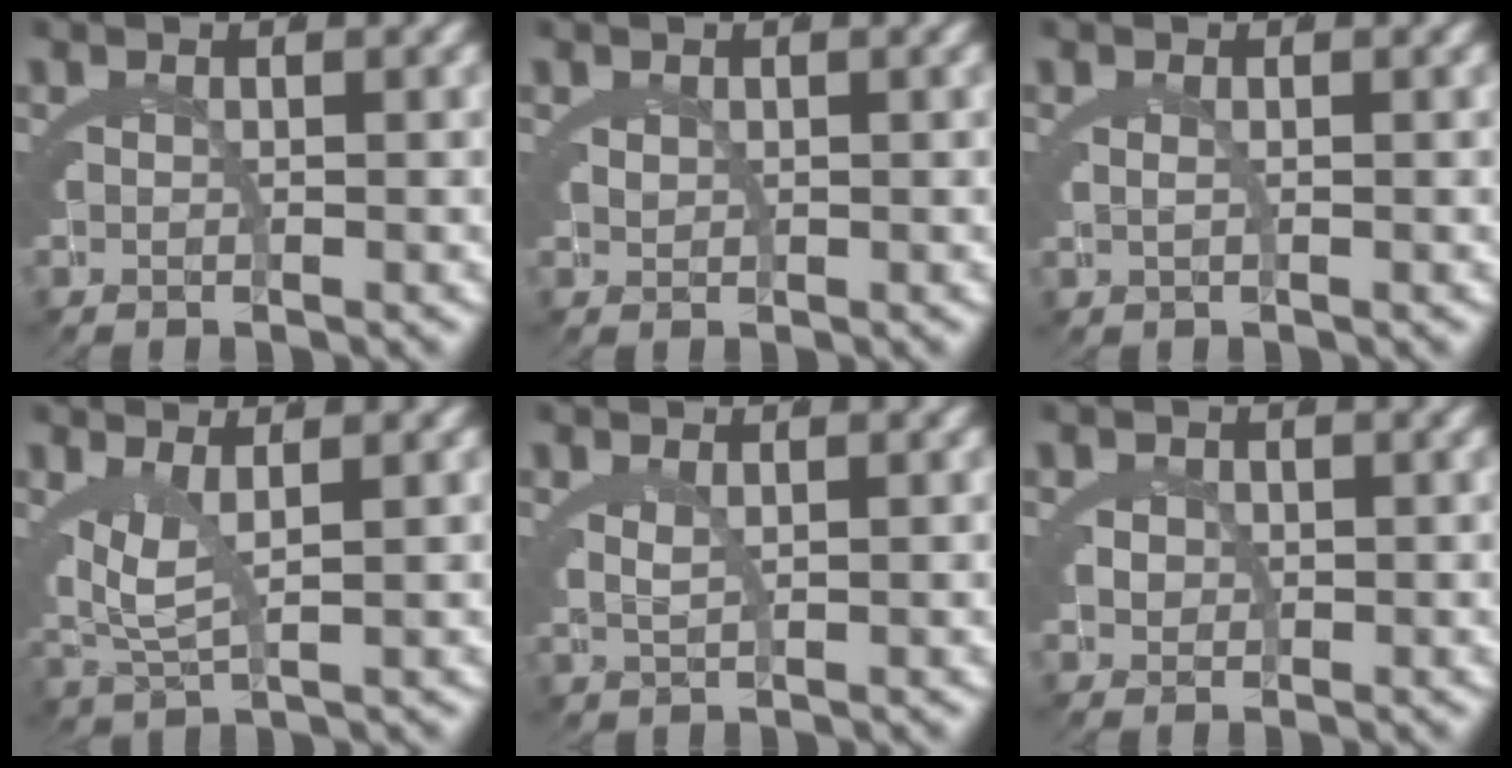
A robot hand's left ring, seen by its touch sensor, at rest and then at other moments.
{"total": 0.5, "force": [0.4, 0.2, 0.2], "torque": [-0.010, -0.008, 0.016]}
{"total": 0.7, "force": [0.1, 0.4, 0.6], "torque": [-0.017, -0.003, 0.003]}
{"total": 4.0, "force": [0.5, 2.5, 3.1], "torque": [-0.082, -0.019, 0.016]}
{"total": 1.3, "force": [0.6, 0.8, 0.9], "torque": [-0.029, -0.009, 0.019]}
{"total": 1.1, "force": [-0.1, 1.1, 0.3], "torque": [-0.016, -0.010, 0.005]}